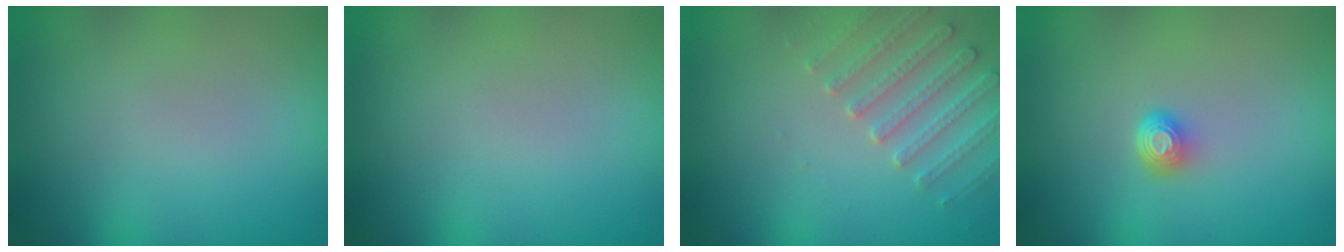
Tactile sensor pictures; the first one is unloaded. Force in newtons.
{"total": 0.0}
{"total": 3.0, "press": 2.9, "slide": 0.8}
{"total": 1.6, "press": 1.2, "slide": 1.1}